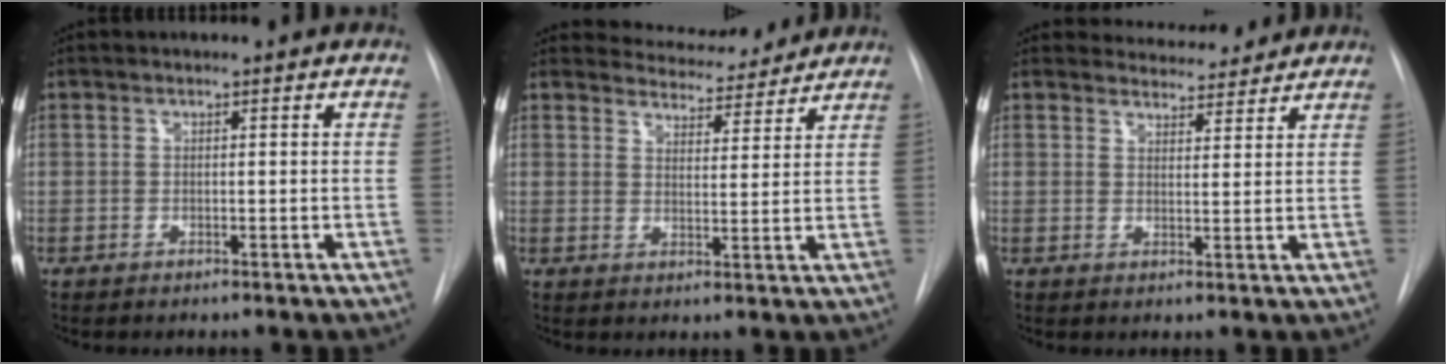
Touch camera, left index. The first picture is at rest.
{"total": 7.9, "force": [7.7, 1.8, 0.5], "torque": [-0.005, 0.001, 0.100]}
{"total": 5.9, "force": [5.7, 1.5, 0.2], "torque": [0.001, 0.003, 0.072]}